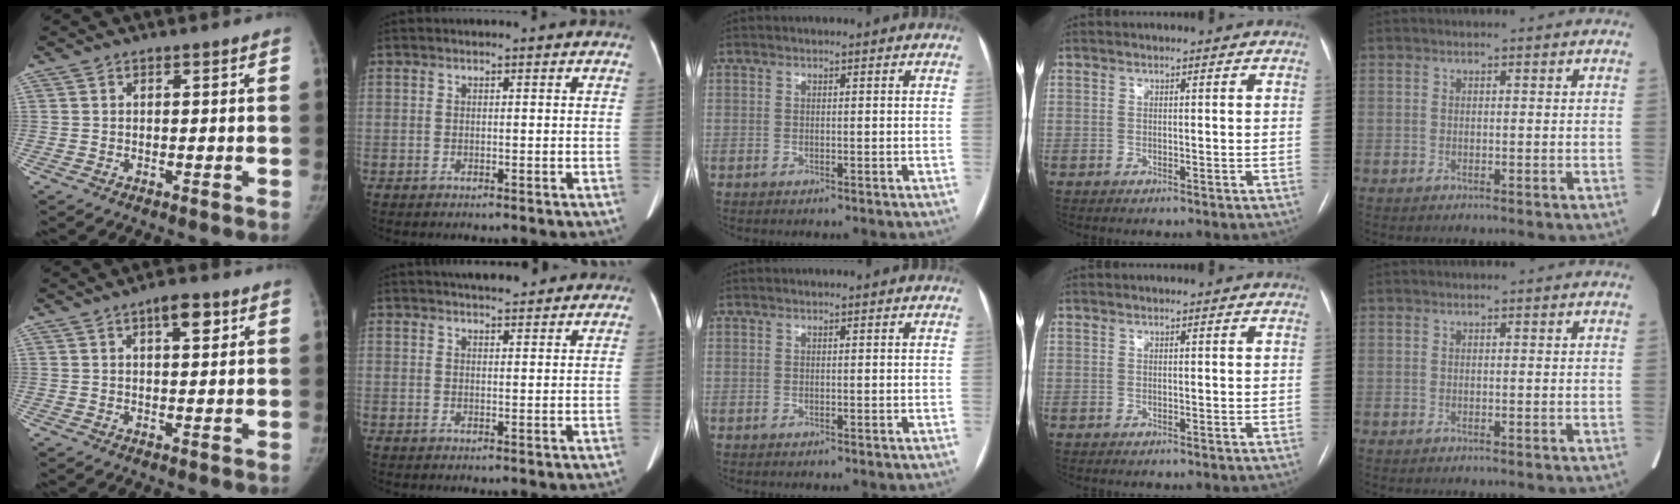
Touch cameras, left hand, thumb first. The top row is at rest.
{"thumb": {"total": 4.4, "force": [2.1, 1.7, 3.5], "torque": [-0.040, -0.005, 0.028]}, "index": {"total": 7.0, "force": [6.1, 1.6, 2.9], "torque": [-0.040, 0.019, 0.082]}}